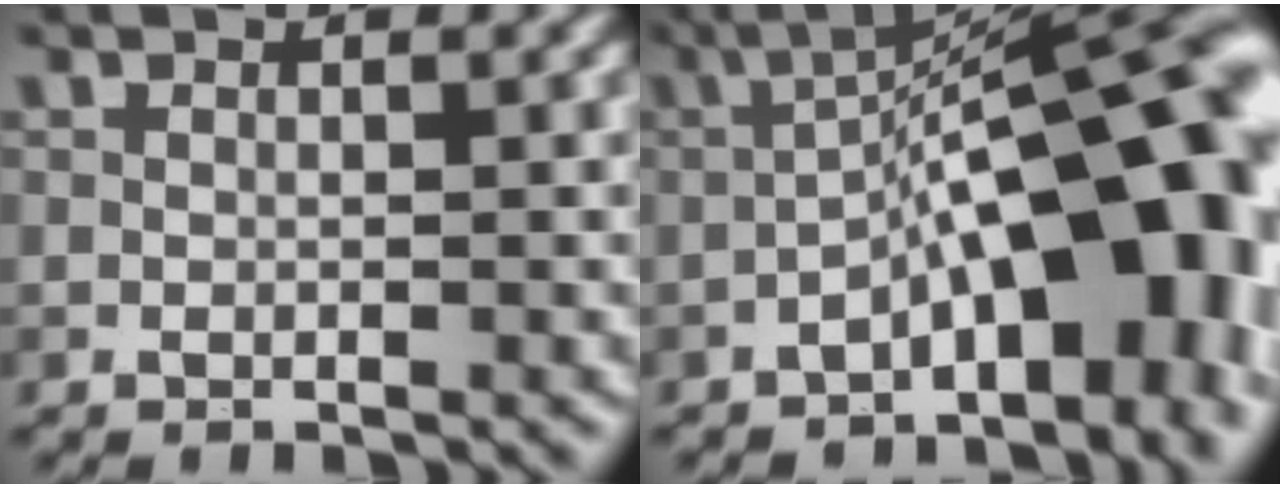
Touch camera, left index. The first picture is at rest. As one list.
[{"total": 13.9, "force": [-3.5, 5.5, 12.3], "torque": [-0.150, 0.035, -0.059]}]